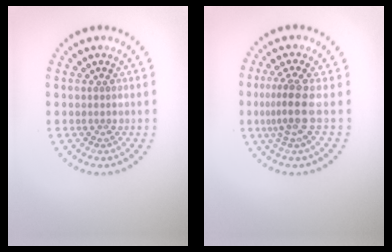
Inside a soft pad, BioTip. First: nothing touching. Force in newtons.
{"total": 2.8, "press": 2.0, "slide": 2.0}